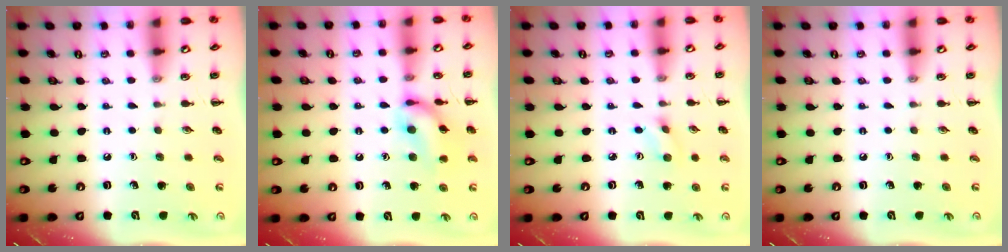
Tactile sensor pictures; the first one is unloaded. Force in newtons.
{"total": 12.9, "press": 12.8, "slide": 1.2}
{"total": 2.7, "press": 2.5, "slide": 1.0}
{"total": 0.0}